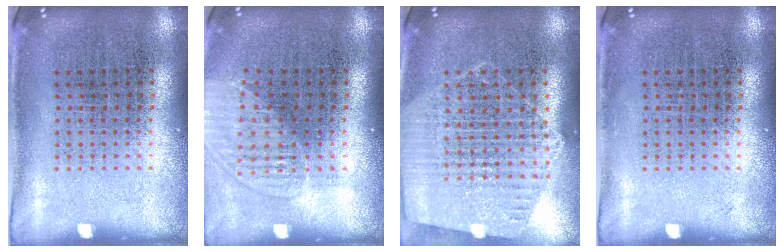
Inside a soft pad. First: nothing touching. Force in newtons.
{"total": 1.2, "press": 1.1, "slide": 0.5}
{"total": 1.2, "press": 1.2, "slide": 0.1}
{"total": 0.0}